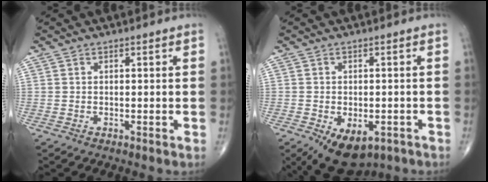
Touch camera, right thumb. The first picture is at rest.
{"total": 9.5, "force": [-4.9, 5.5, 6.0], "torque": [-0.080, 0.008, -0.062]}